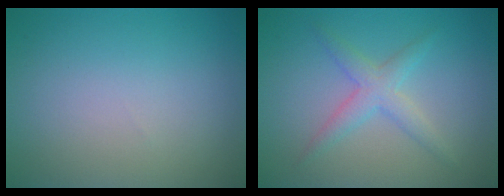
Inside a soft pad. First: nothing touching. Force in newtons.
{"total": 2.6, "press": 2.6, "slide": 0.1}